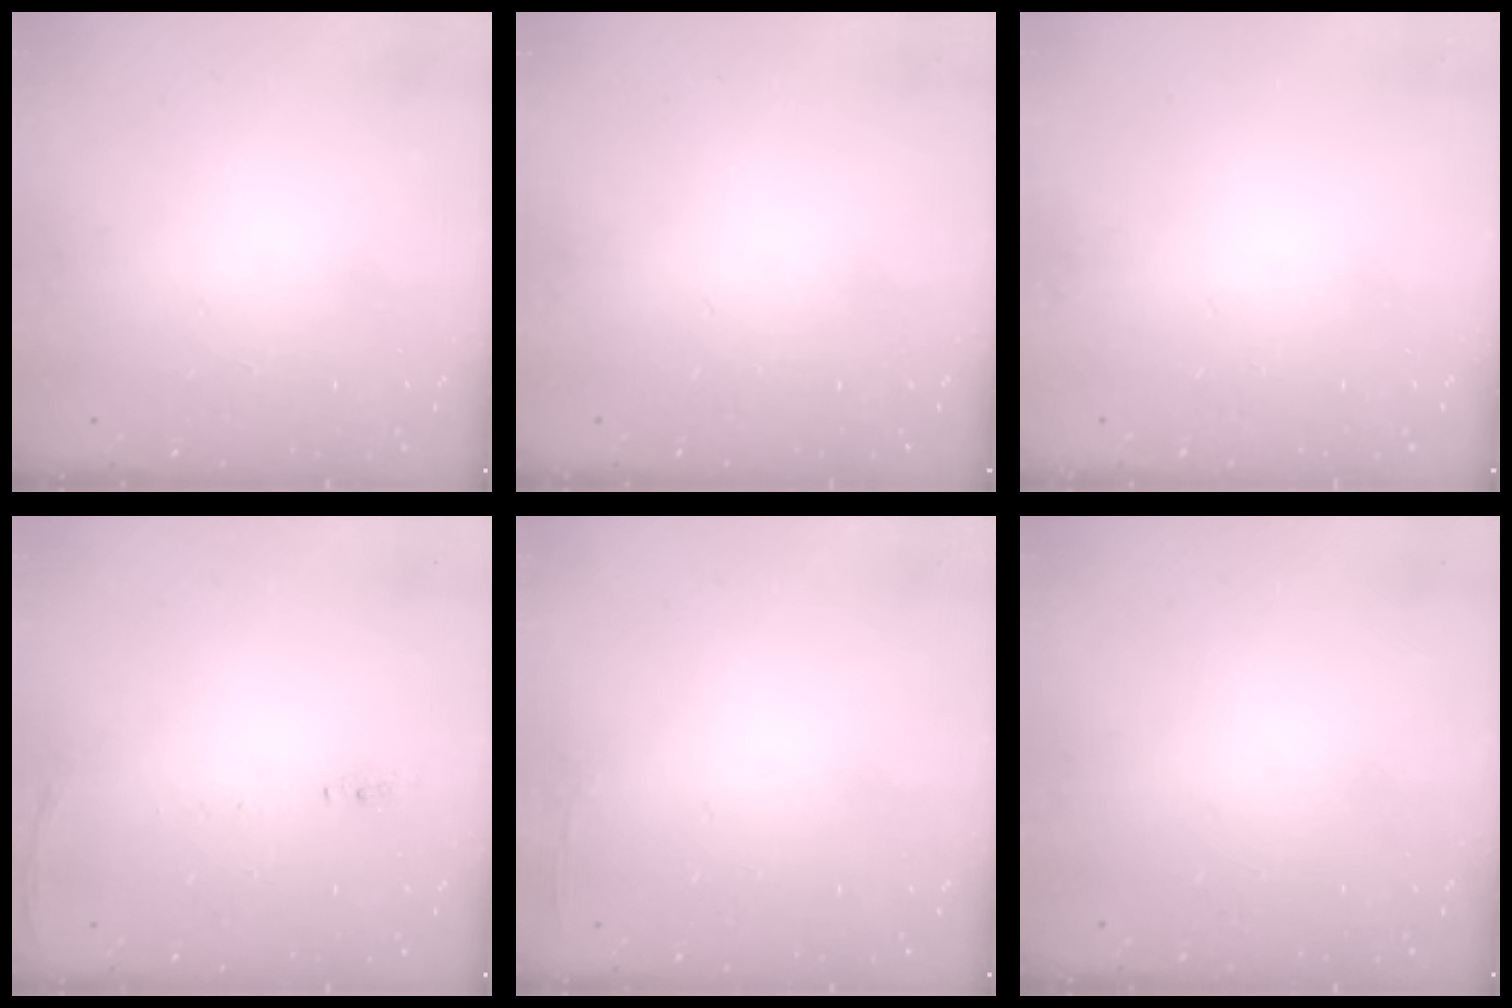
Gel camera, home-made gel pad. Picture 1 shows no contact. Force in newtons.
{"total": 0.0}
{"total": 0.0}
{"total": 6.1, "press": 6.0, "slide": 0.9}
{"total": 2.8, "press": 2.6, "slide": 0.9}
{"total": 0.0}